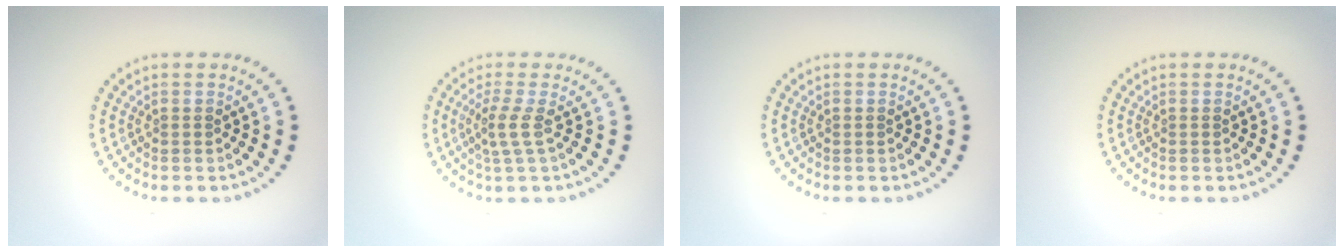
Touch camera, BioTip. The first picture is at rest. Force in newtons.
{"total": 2.1, "press": 1.4, "slide": 1.6}
{"total": 0.0}
{"total": 0.0}